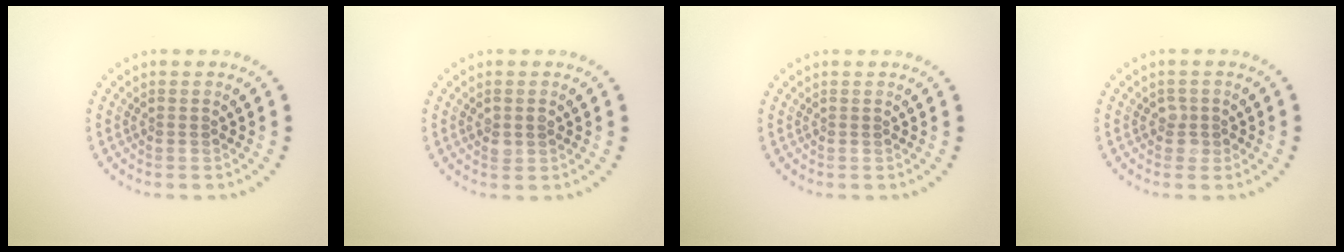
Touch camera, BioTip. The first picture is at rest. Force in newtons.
{"total": 1.1, "press": 1.1, "slide": 0.0}
{"total": 0.0}
{"total": 1.2, "press": 1.1, "slide": 0.5}